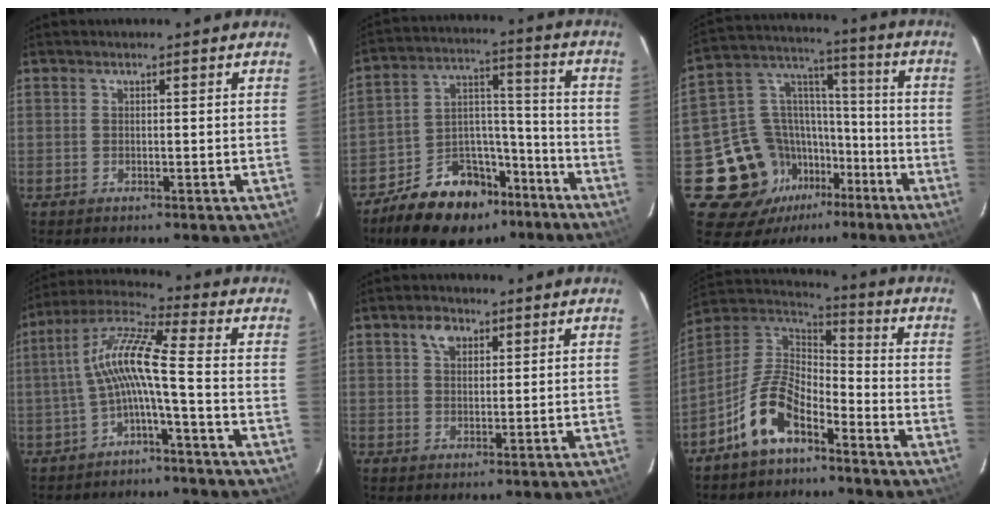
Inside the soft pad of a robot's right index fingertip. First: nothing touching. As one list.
[{"total": 16.9, "force": [-11.9, 9.5, 7.4], "torque": [-0.141, 0.048, -0.174]}, {"total": 17.3, "force": [-8.7, 13.8, 5.8], "torque": [-0.138, 0.056, -0.125]}, {"total": 9.3, "force": [-2.3, 0.1, 9.0], "torque": [-0.196, 0.020, -0.047]}, {"total": 3.5, "force": [1.8, 2.4, 1.9], "torque": [-0.029, 0.011, 0.032]}, {"total": 12.1, "force": [-7.1, 5.8, 8.0], "torque": [-0.176, 0.019, -0.139]}]